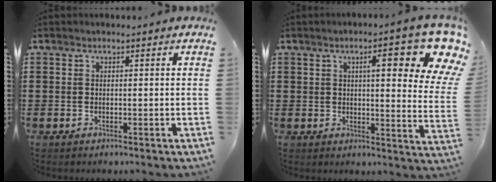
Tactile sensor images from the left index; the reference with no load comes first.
{"total": 12.2, "force": [6.0, 3.3, 10.0], "torque": [-0.137, -0.024, 0.091]}